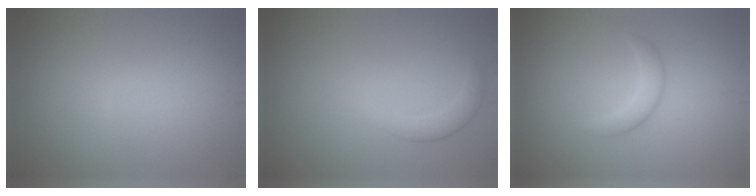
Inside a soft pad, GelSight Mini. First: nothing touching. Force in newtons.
{"total": 1.8, "press": 1.7, "slide": 0.2}
{"total": 1.8, "press": 1.8, "slide": 0.1}